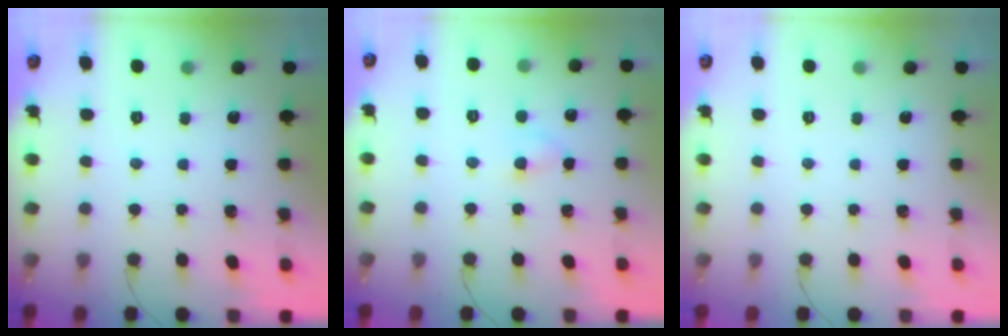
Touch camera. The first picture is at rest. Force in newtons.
{"total": 2.9, "press": 2.6, "slide": 1.1}
{"total": 0.0}